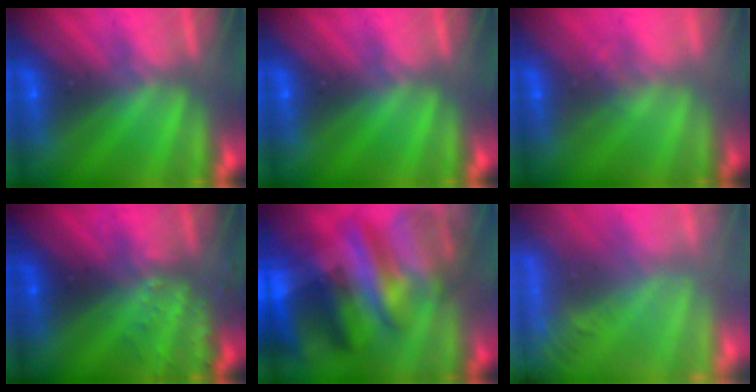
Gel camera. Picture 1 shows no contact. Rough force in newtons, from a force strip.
{"total": 0.0}
{"total": 2.2}
{"total": 3.5}
{"total": 9.3}
{"total": 7.0}